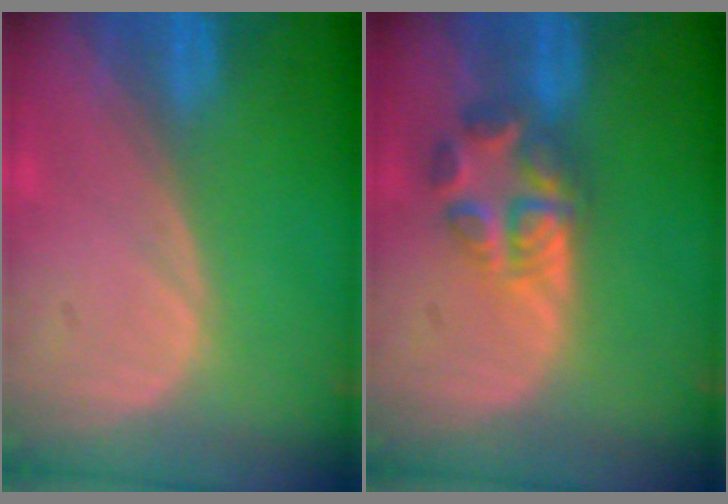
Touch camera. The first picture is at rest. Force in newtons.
{"total": 5.5, "press": 5.4, "slide": 1.1}